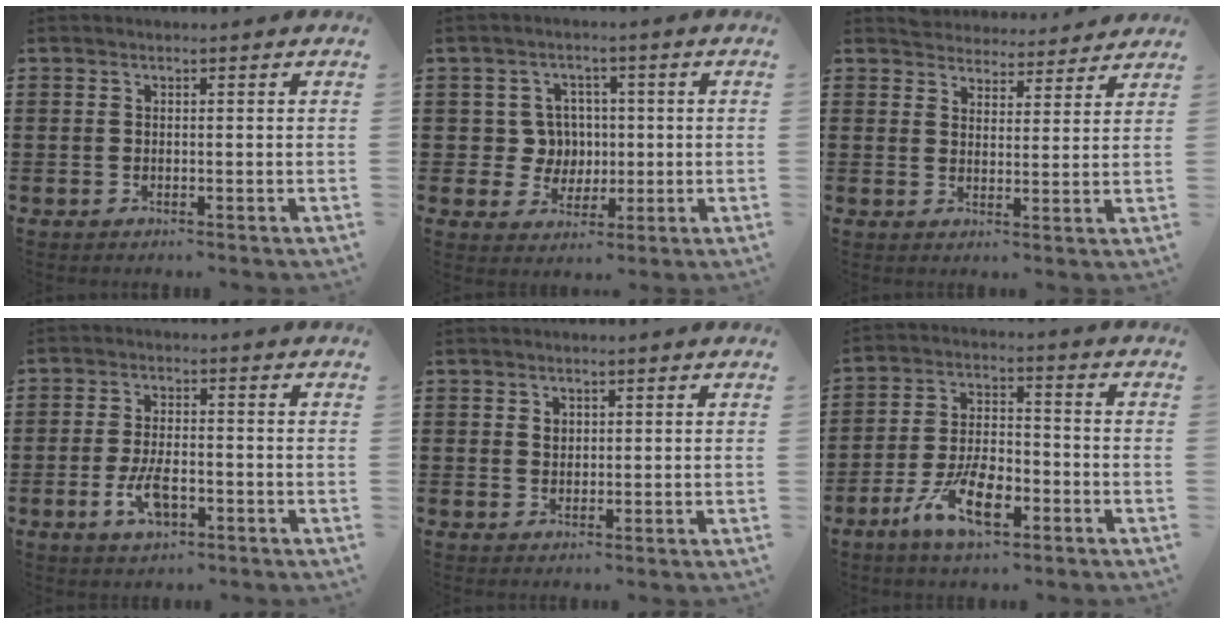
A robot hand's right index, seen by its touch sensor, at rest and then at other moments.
{"total": 3.9, "force": [0.4, 3.7, 1.0], "torque": [-0.038, 0.011, 0.004]}
{"total": 3.6, "force": [3.6, 0.2, -0.6], "torque": [-0.004, -0.020, 0.068]}
{"total": 5.9, "force": [-2.2, 2.6, 4.8], "torque": [-0.106, -0.002, -0.044]}
{"total": 1.2, "force": [0.6, 1.0, 0.4], "torque": [-0.011, 0.004, 0.011]}
{"total": 9.8, "force": [-4.7, 4.1, 7.5], "torque": [-0.157, 0.002, -0.087]}